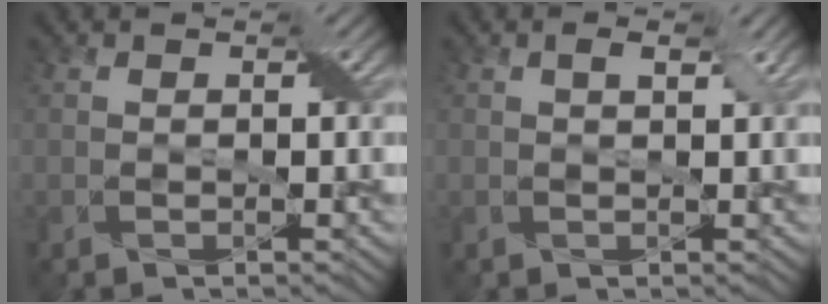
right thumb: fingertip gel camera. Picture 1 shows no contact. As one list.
[{"total": 1.5, "force": [0.7, 0.5, 1.2], "torque": [-0.023, 0.002, 0.013]}]